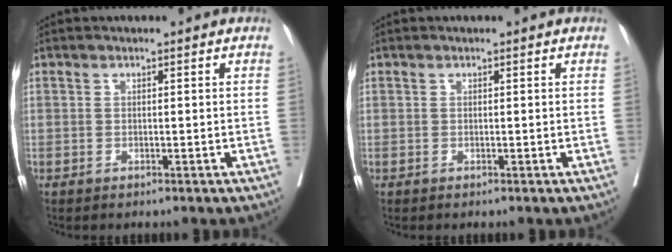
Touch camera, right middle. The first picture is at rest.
{"total": 0.0}